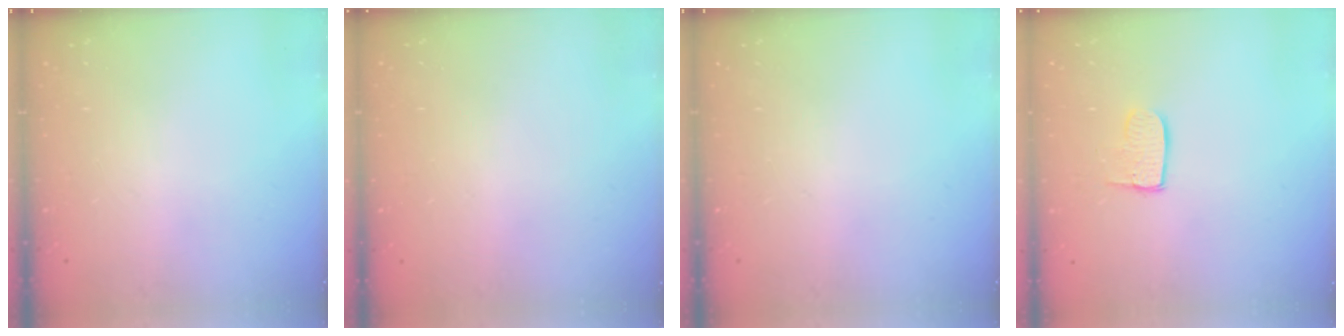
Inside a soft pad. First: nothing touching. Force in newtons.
{"total": 0.0}
{"total": 0.0}
{"total": 7.0, "press": 7.0, "slide": 0.3}